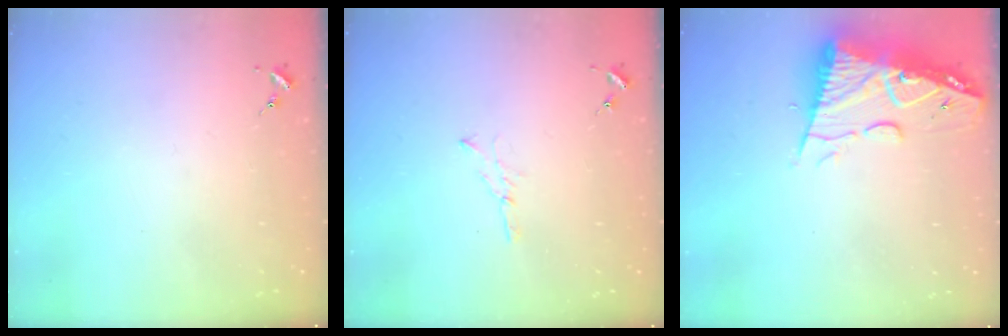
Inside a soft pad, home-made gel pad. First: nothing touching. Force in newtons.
{"total": 2.8, "press": 2.8, "slide": 0.3}
{"total": 15.9, "press": 15.8, "slide": 1.5}